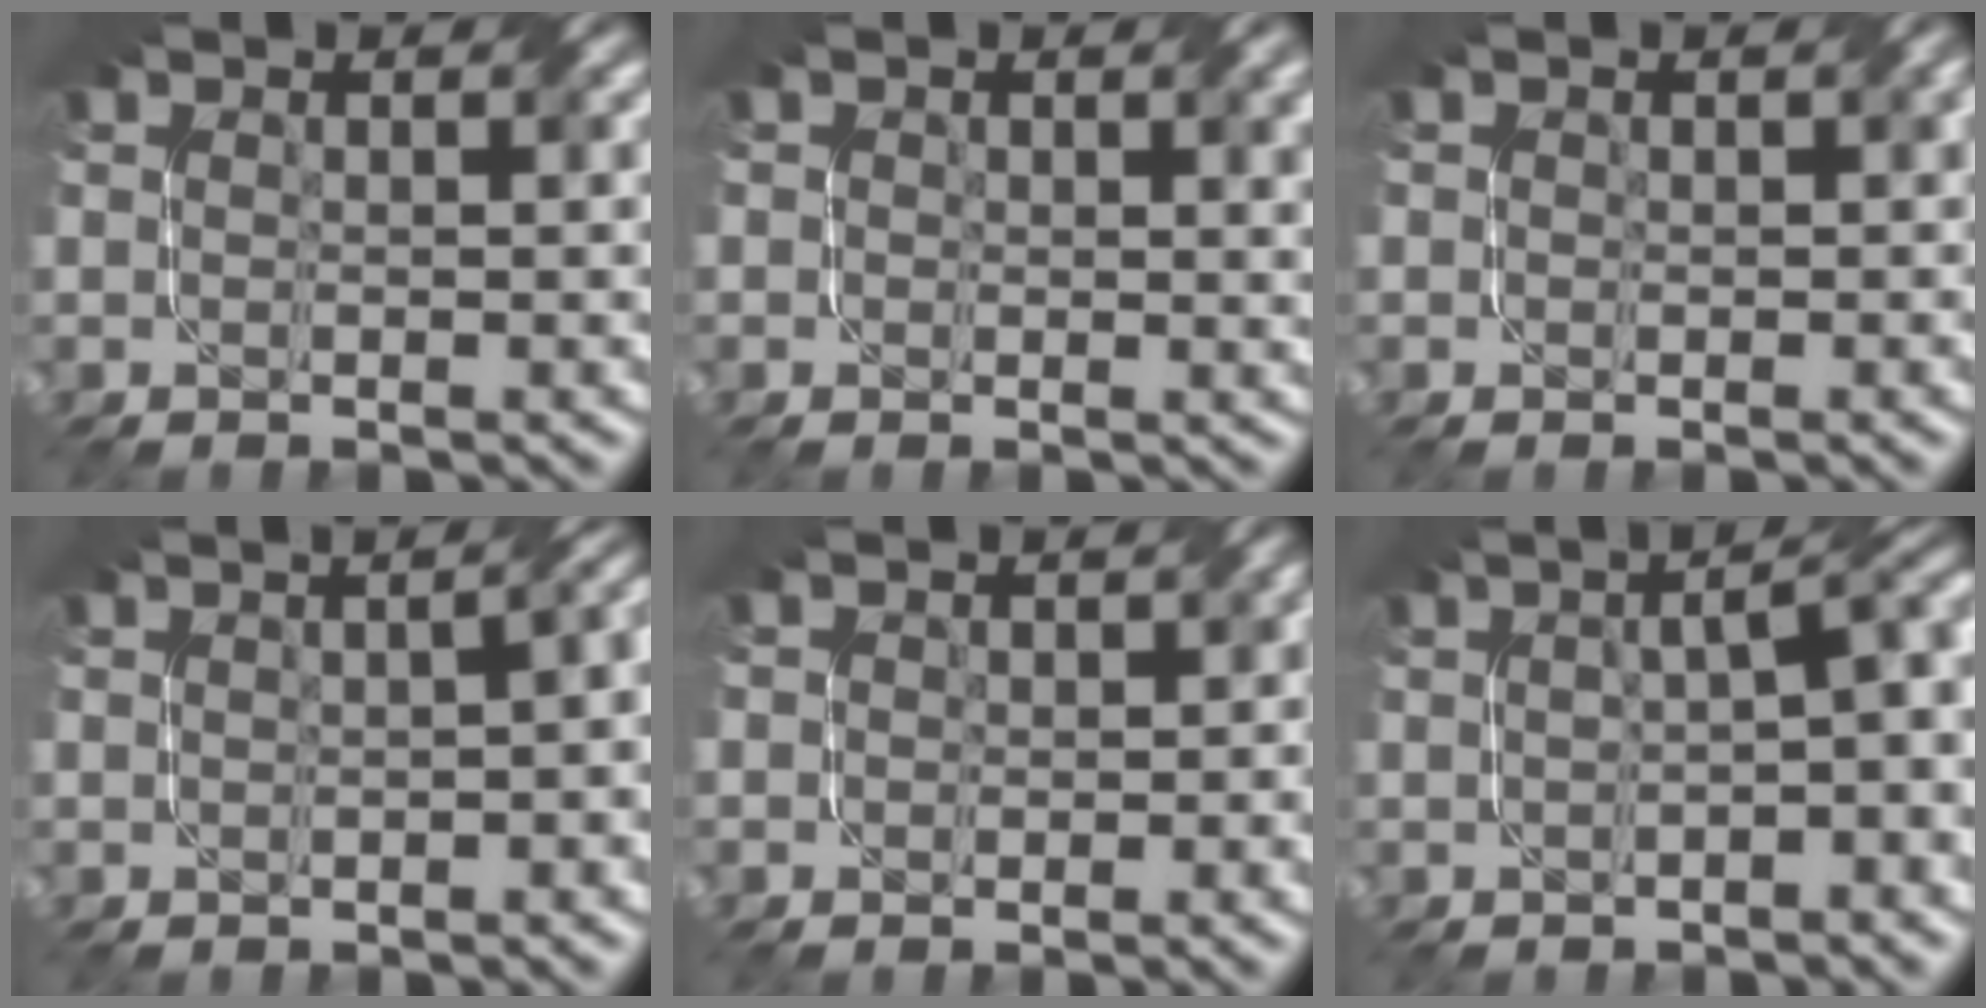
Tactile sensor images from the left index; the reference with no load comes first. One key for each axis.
{"total": 2.1, "fx": 0.9, "fy": 1.2, "fz": 1.5, "tx": -0.011, "ty": -0.001, "tz": 0.013}
{"total": 0.7, "fx": 0.0, "fy": 0.6, "fz": 0.2, "tx": 0.003, "ty": 0.003, "tz": 0.004}
{"total": 6.6, "fx": 0.4, "fy": 3.4, "fz": 5.6, "tx": -0.027, "ty": 0.017, "tz": -0.002}
{"total": 1.9, "fx": 0.1, "fy": 1.7, "fz": 0.7, "tx": 0.005, "ty": 0.004, "tz": 0.001}
{"total": 5.6, "fx": 0.2, "fy": 1.7, "fz": 5.4, "tx": -0.051, "ty": 0.019, "tz": 0.006}